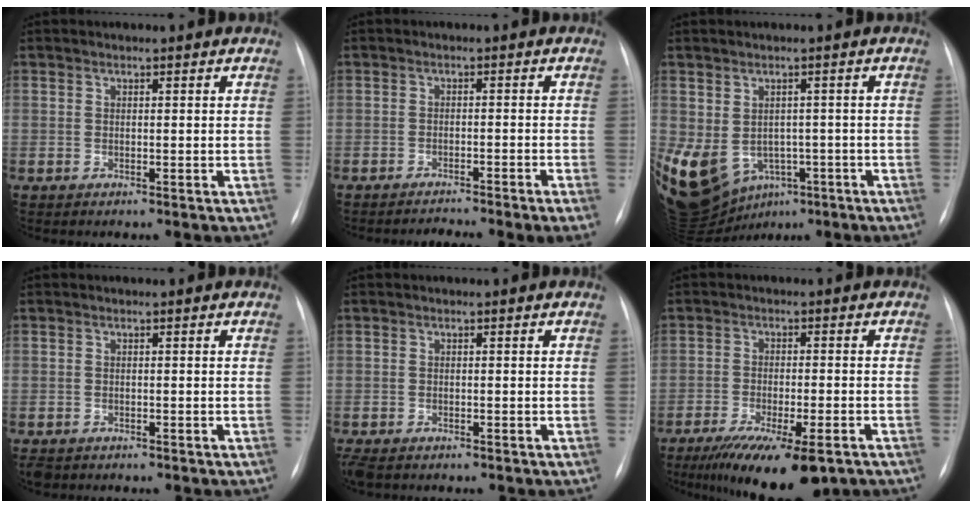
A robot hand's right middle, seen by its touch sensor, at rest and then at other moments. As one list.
[{"total": 4.3, "force": [-3.5, -0.9, 2.4], "torque": [-0.024, 0.001, -0.050]}, {"total": 20.0, "force": [-8.3, 14.8, 10.7], "torque": [-0.282, -0.020, -0.108]}, {"total": 2.3, "force": [-1.8, 1.2, 0.7], "torque": [-0.015, -0.004, -0.026]}, {"total": 3.3, "force": [-2.4, 1.4, 1.7], "torque": [-0.036, -0.010, -0.037]}, {"total": 13.8, "force": [-9.5, 3.3, 9.5], "torque": [-0.137, -0.025, -0.143]}]